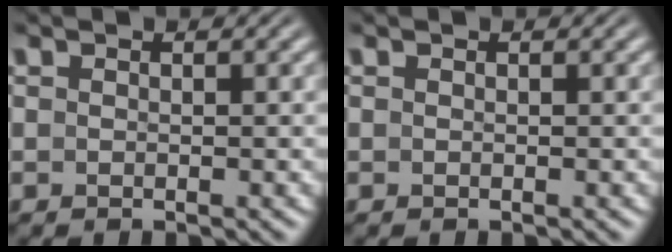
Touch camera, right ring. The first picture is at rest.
{"total": 0.0}